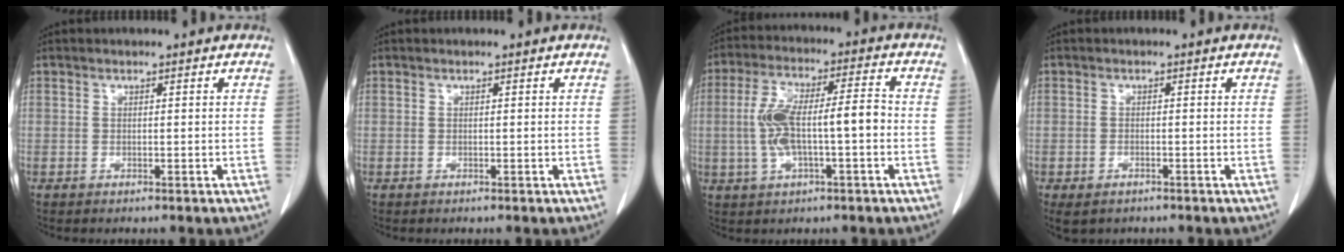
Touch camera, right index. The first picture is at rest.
{"total": 0.0}
{"total": 10.8, "force": [-1.2, 2.7, 10.4], "torque": [-0.205, 0.025, -0.017]}
{"total": 2.6, "force": [-1.5, 1.5, 1.4], "torque": [-0.031, -0.005, -0.016]}